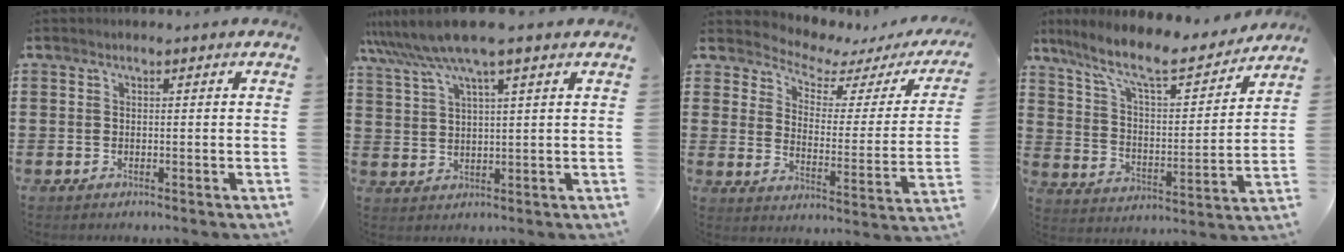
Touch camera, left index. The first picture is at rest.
{"total": 7.7, "force": [5.8, 0.2, 5.1], "torque": [-0.122, -0.016, 0.101]}
{"total": 3.2, "force": [2.8, 1.1, 1.2], "torque": [-0.047, -0.024, 0.038]}
{"total": 9.9, "force": [8.3, 1.3, 5.2], "torque": [-0.135, -0.052, 0.139]}